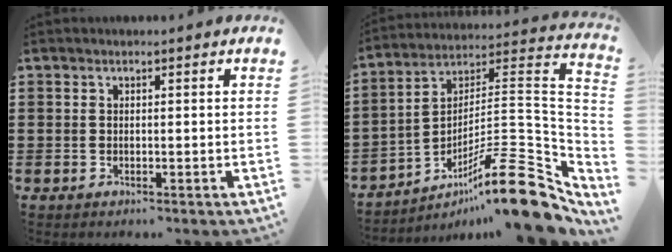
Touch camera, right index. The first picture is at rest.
{"total": 16.0, "force": [-9.9, 2.6, 12.4], "torque": [-0.178, 0.022, -0.171]}